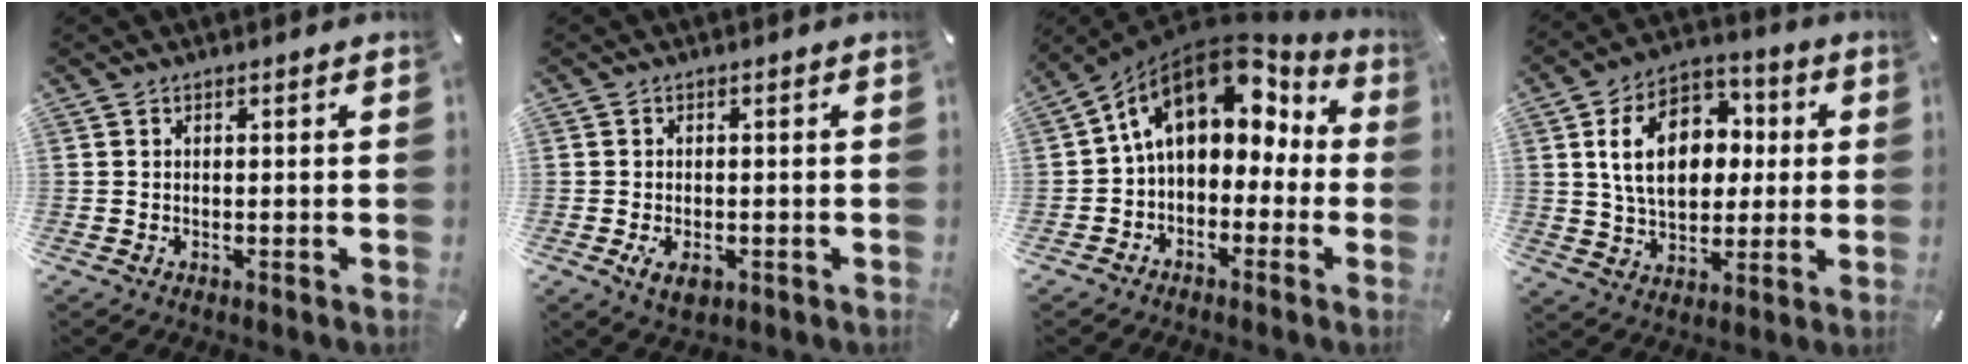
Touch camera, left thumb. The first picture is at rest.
{"total": 3.3, "force": [-1.1, 2.2, 2.2], "torque": [-0.027, -0.004, -0.021]}
{"total": 15.8, "force": [5.3, 10.7, 10.3], "torque": [-0.167, -0.021, 0.091]}
{"total": 15.6, "force": [2.1, 11.4, 10.5], "torque": [-0.187, 0.014, 0.037]}